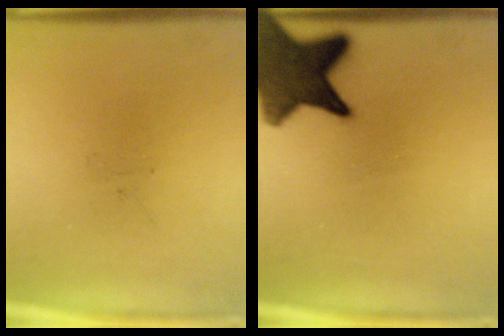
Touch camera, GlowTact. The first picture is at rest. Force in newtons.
{"total": 13.4}